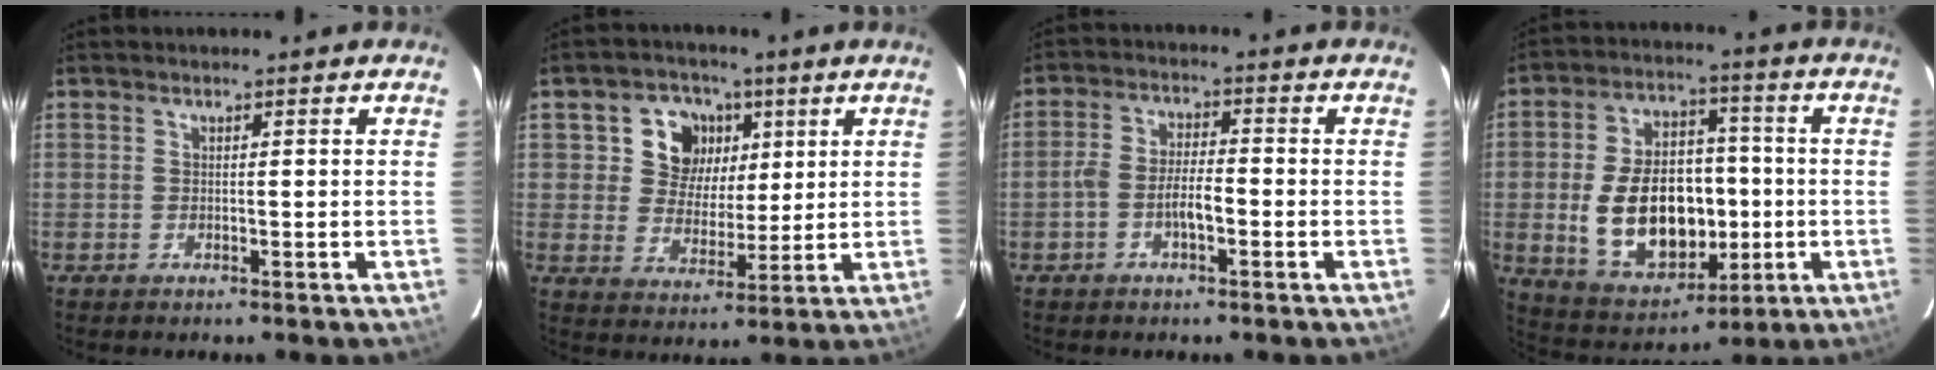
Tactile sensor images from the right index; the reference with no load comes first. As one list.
[{"total": 9.7, "force": [3.3, 8.5, 3.4], "torque": [-0.078, 0.012, 0.058]}, {"total": 4.7, "force": [-2.0, 1.7, 3.9], "torque": [-0.086, 0.012, -0.038]}, {"total": 18.3, "force": [-2.4, 12.0, 13.7], "torque": [-0.280, 0.016, -0.013]}]